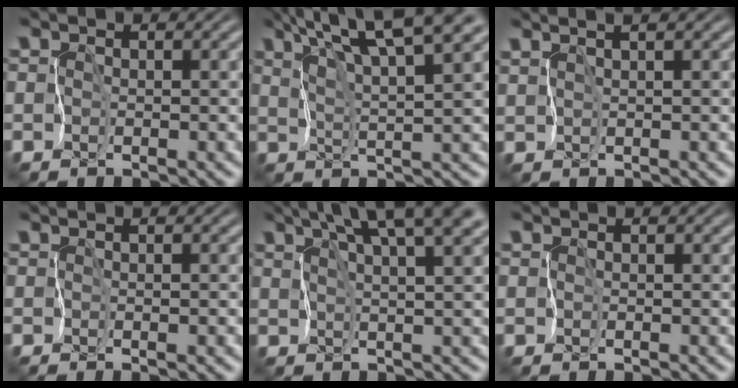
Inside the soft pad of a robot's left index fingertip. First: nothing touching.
{"total": 8.8, "force": [6.3, 1.4, 6.1], "torque": [-0.106, 0.021, 0.084]}
{"total": 3.4, "force": [2.6, 0.4, 2.1], "torque": [-0.038, 0.017, 0.035]}
{"total": 0.0}
{"total": 9.7, "force": [6.3, 2.5, 6.8], "torque": [-0.103, 0.028, 0.080]}
{"total": 0.0}